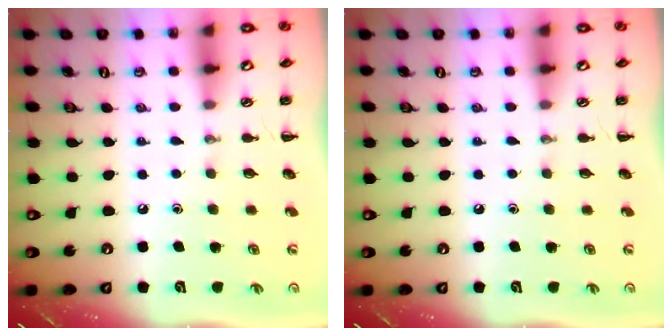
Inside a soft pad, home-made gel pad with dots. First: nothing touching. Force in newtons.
{"total": 0.0}